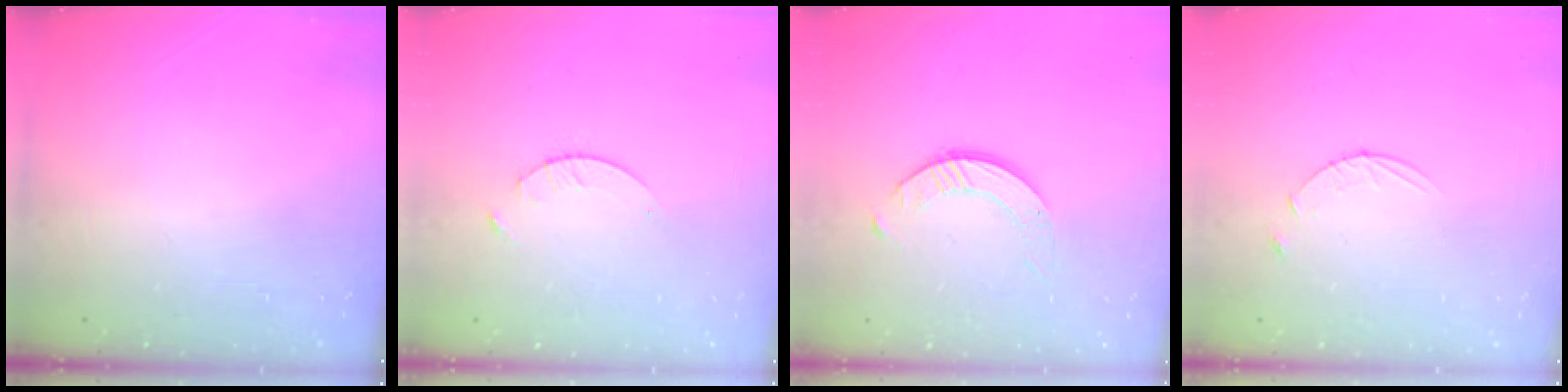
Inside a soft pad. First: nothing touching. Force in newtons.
{"total": 1.3, "press": 1.3, "slide": 0.2}
{"total": 2.5, "press": 2.5, "slide": 0.3}
{"total": 4.9, "press": 4.9, "slide": 0.6}